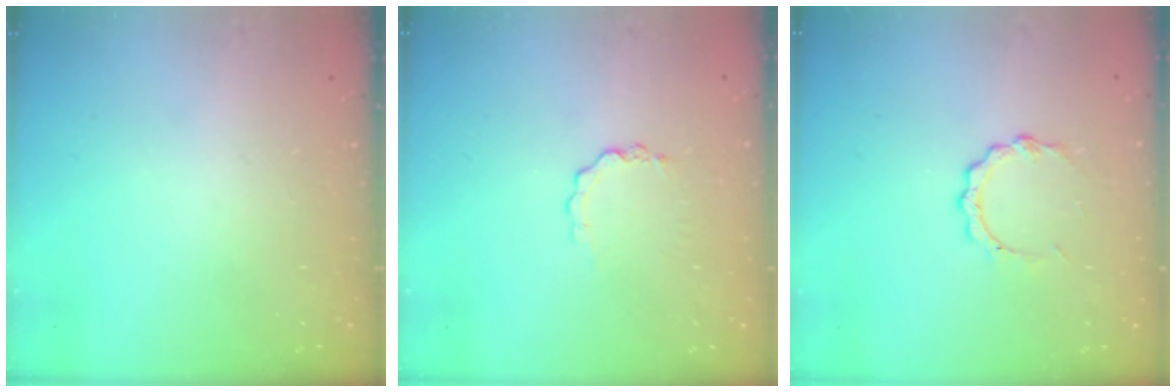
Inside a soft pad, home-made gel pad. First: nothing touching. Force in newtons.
{"total": 2.9, "press": 2.9, "slide": 0.2}
{"total": 5.3, "press": 5.3, "slide": 0.5}